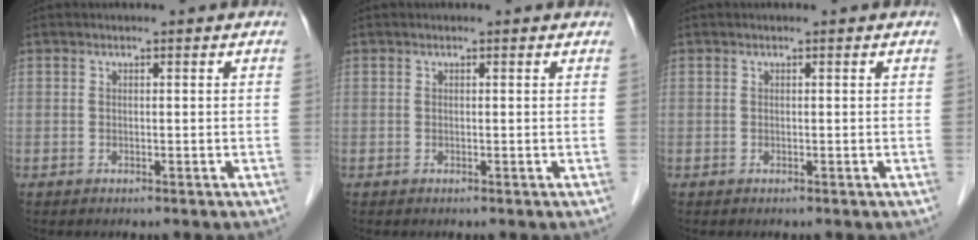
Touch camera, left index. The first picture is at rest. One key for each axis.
{"total": 0.6, "fx": 0.5, "fy": 0.1, "fz": 0.1, "tx": -0.004, "ty": 0.012, "tz": 0.006}
{"total": 0.0}